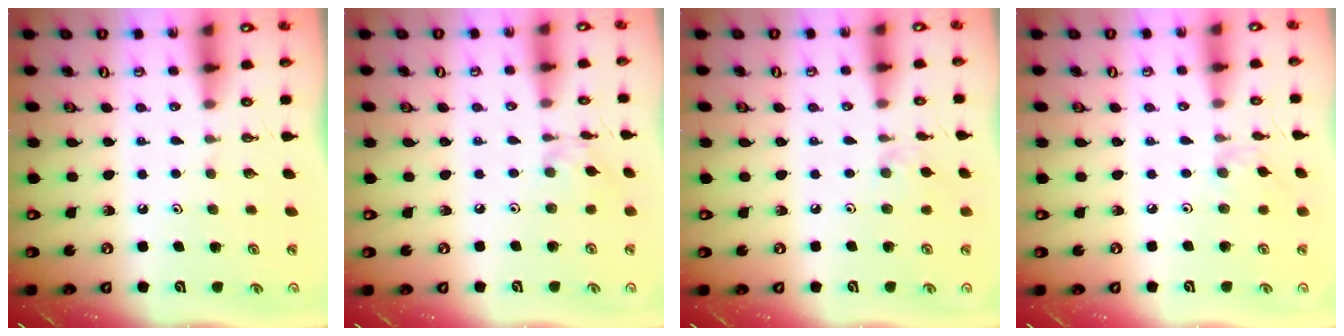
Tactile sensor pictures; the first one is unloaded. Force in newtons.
{"total": 2.0, "press": 2.0, "slide": 0.2}
{"total": 3.4, "press": 3.3, "slide": 0.6}
{"total": 1.7, "press": 1.6, "slide": 0.4}